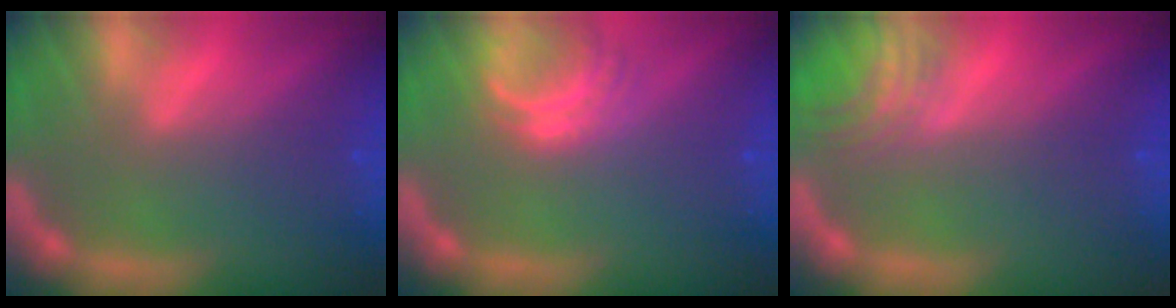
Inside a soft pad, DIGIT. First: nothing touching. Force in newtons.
{"total": 3.0}
{"total": 3.4}